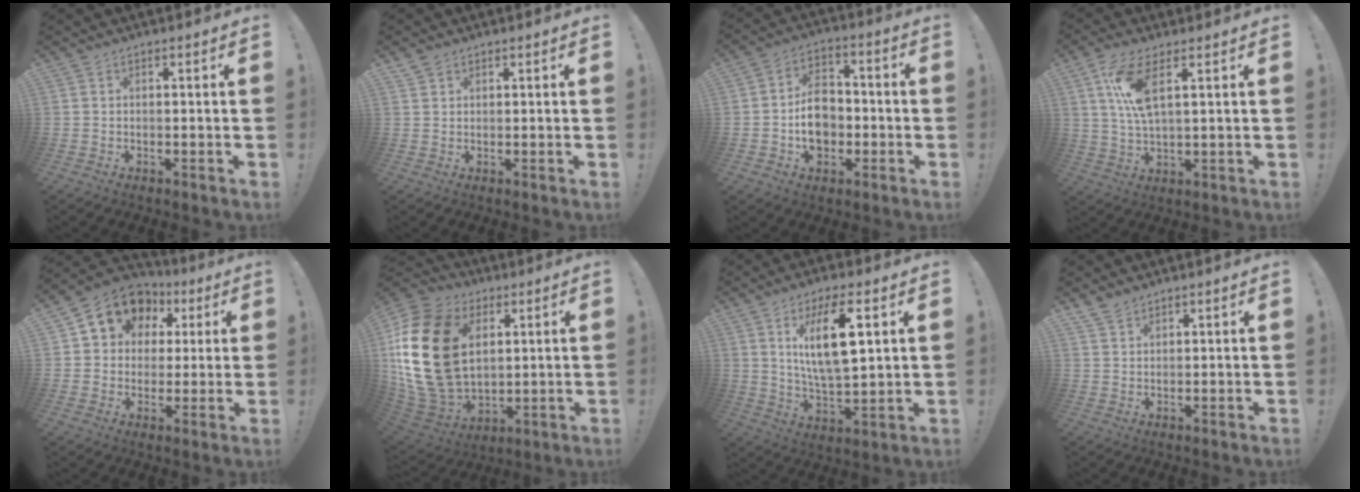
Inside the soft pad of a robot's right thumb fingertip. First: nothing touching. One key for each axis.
{"total": 1.7, "fx": 1.4, "fy": 0.9, "fz": 0.4, "tx": -0.007, "ty": -0.005, "tz": 0.026}
{"total": 11.6, "fx": -2.0, "fy": 8.9, "fz": 7.2, "tx": -0.115, "ty": 0.013, "tz": -0.032}
{"total": 10.2, "fx": 4.1, "fy": 3.5, "fz": 8.6, "tx": -0.179, "ty": -0.010, "tz": 0.075}
{"total": 11.5, "fx": 5.3, "fy": 9.2, "fz": 4.5, "tx": -0.073, "ty": -0.030, "tz": 0.102}
{"total": 27.0, "fx": 5.0, "fy": 19.2, "fz": 18.3, "tx": -0.373, "ty": -0.013, "tz": 0.104}
{"total": 13.7, "fx": 5.2, "fy": 4.3, "fz": 11.9, "tx": -0.221, "ty": -0.014, "tz": 0.077}
{"total": 3.3, "fx": 3.0, "fy": 1.0, "fz": 0.9, "tx": -0.022, "ty": -0.019, "tz": 0.058}